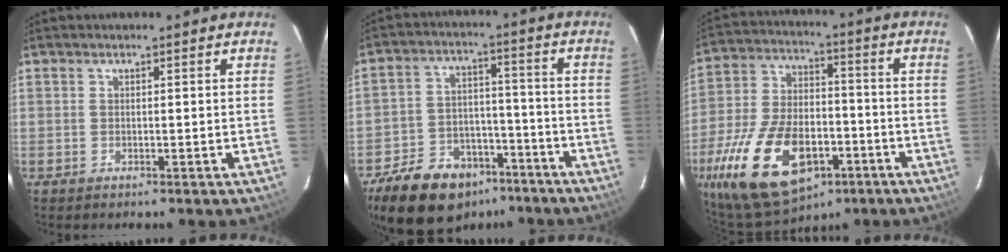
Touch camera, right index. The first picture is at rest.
{"total": 17.6, "force": [-12.0, 10.5, 7.4], "torque": [-0.175, 0.027, -0.176]}
{"total": 23.9, "force": [-11.5, 13.2, 16.3], "torque": [-0.348, -0.017, -0.180]}